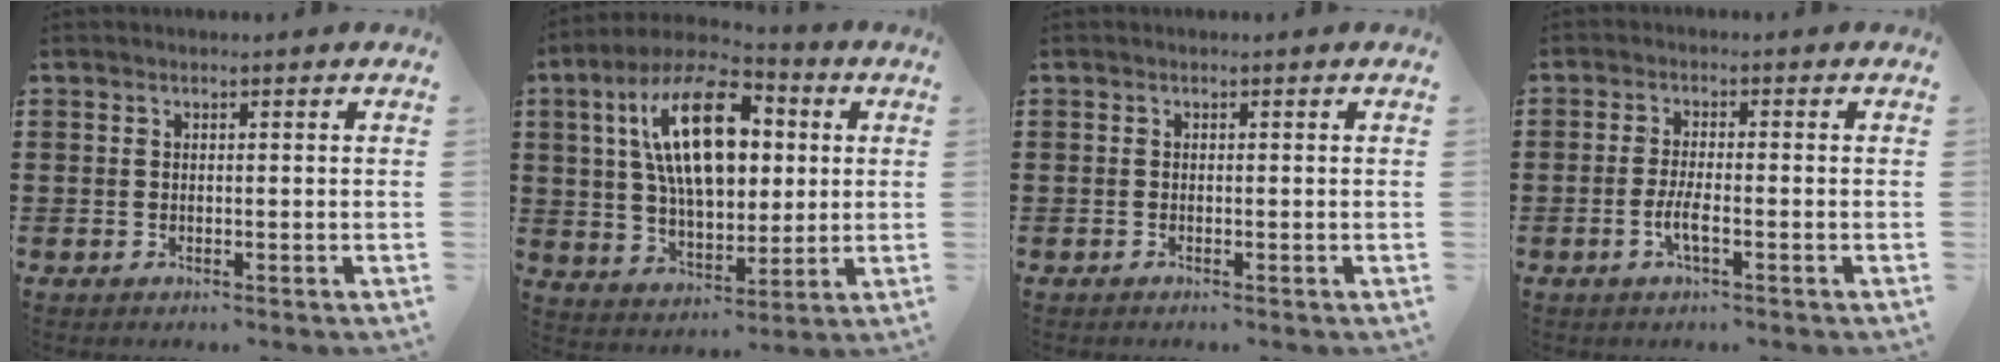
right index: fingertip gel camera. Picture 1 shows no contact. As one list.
[{"total": 16.4, "force": [4.9, 8.2, 13.3], "torque": [-0.272, 0.014, 0.081]}, {"total": 0.0}, {"total": 3.1, "force": [-1.3, 0.5, 2.8], "torque": [-0.062, -0.005, -0.028]}]